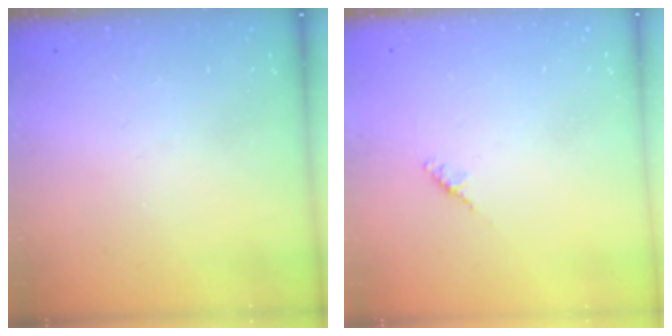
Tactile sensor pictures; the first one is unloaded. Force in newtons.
{"total": 1.8, "press": 1.7, "slide": 0.6}